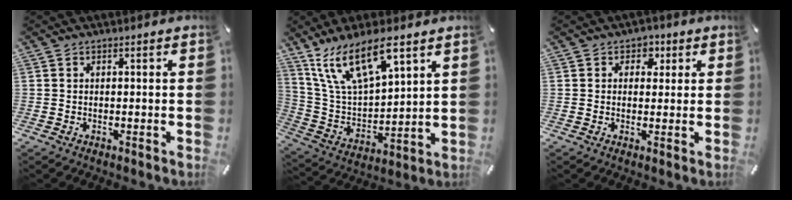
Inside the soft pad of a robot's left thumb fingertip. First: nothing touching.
{"total": 16.4, "force": [10.8, 6.7, 10.4], "torque": [-0.234, -0.052, 0.192]}
{"total": 3.5, "force": [0.9, 3.0, 1.4], "torque": [0.000, -0.003, 0.008]}